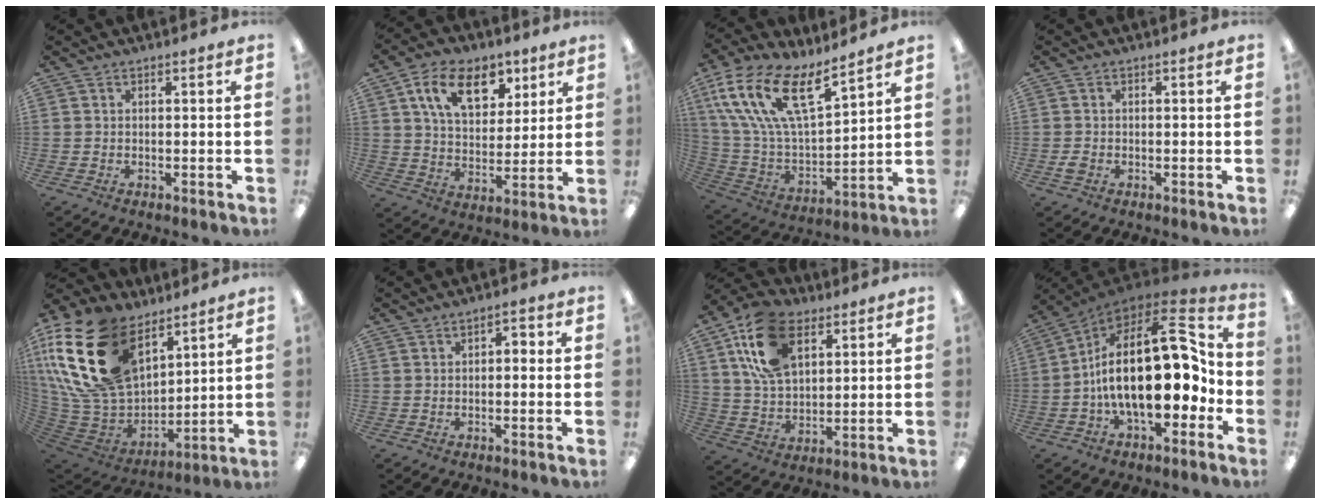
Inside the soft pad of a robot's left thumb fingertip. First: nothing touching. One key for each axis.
{"total": 14.7, "fx": 7.5, "fy": 9.3, "fz": 8.6, "tx": -0.136, "ty": -0.011, "tz": 0.133}
{"total": 21.3, "fx": 12.4, "fy": 9.3, "fz": 14.6, "tx": -0.312, "ty": -0.068, "tz": 0.220}
{"total": 1.5, "fx": -0.6, "fy": 1.2, "fz": 0.8, "tx": -0.014, "ty": 0.004, "tz": -0.011}
{"total": 29.3, "fx": 13.2, "fy": 18.2, "fz": 18.7, "tx": -0.411, "ty": -0.060, "tz": 0.253}
{"total": 2.1, "fx": -0.8, "fy": 1.4, "fz": 1.4, "tx": -0.026, "ty": 0.010, "tz": -0.017}
{"total": 17.4, "fx": 8.2, "fy": 10.8, "fz": 11.0, "tx": -0.215, "ty": -0.004, "tz": 0.152}
{"total": 26.8, "fx": 0.8, "fy": 13.6, "fz": 23.0, "tx": -0.419, "ty": 0.002, "tz": 0.015}